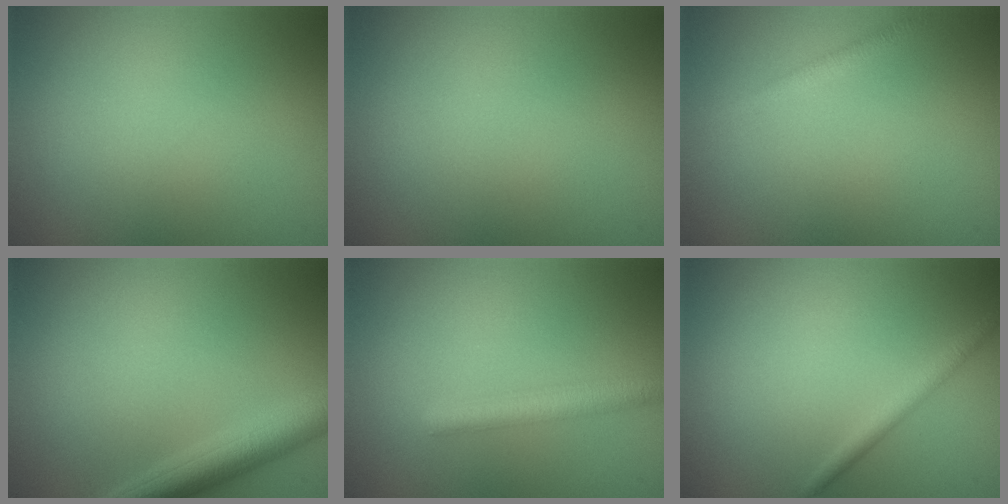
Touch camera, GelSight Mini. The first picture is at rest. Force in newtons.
{"total": 0.0}
{"total": 1.1, "press": 1.1, "slide": 0.0}
{"total": 4.5, "press": 4.5, "slide": 0.4}
{"total": 2.8, "press": 2.8, "slide": 0.0}
{"total": 1.6, "press": 1.6, "slide": 0.1}